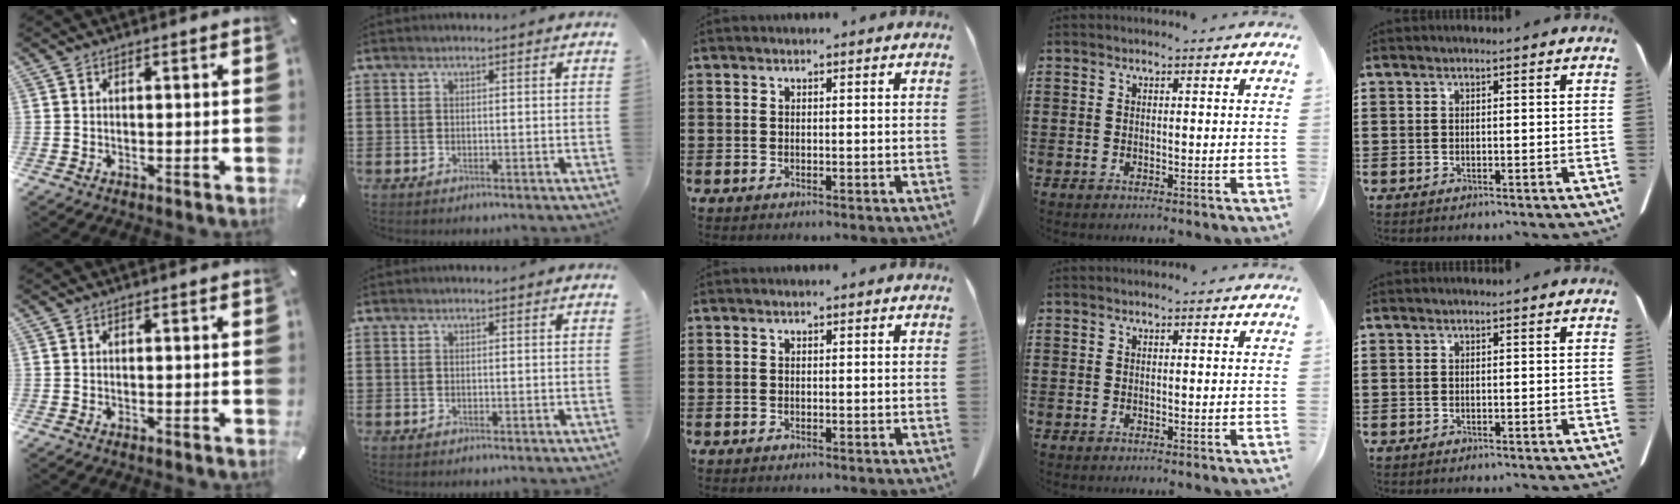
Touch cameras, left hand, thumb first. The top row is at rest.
{}